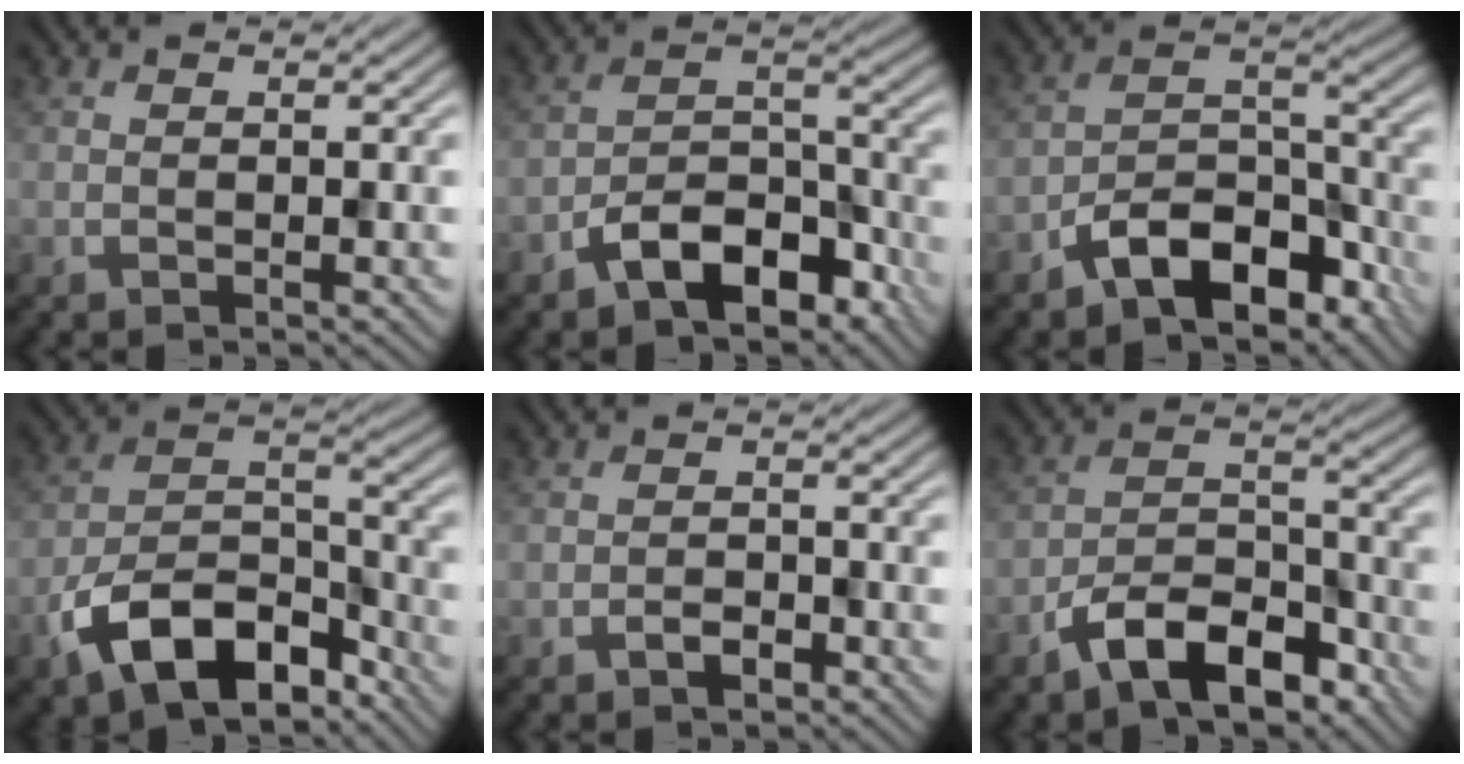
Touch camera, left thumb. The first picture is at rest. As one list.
[{"total": 9.0, "force": [-5.7, 4.5, 5.3], "torque": [-0.082, 0.004, -0.113]}, {"total": 10.4, "force": [-6.7, 5.0, 6.1], "torque": [-0.088, 0.004, -0.135]}, {"total": 12.0, "force": [-7.6, 5.6, 7.4], "torque": [-0.139, -0.008, -0.154]}, {"total": 1.8, "force": [-1.2, 0.9, 1.0], "torque": [-0.016, 0.002, -0.023]}, {"total": 9.3, "force": [-6.2, 4.1, 5.6], "torque": [-0.091, 0.003, -0.128]}]